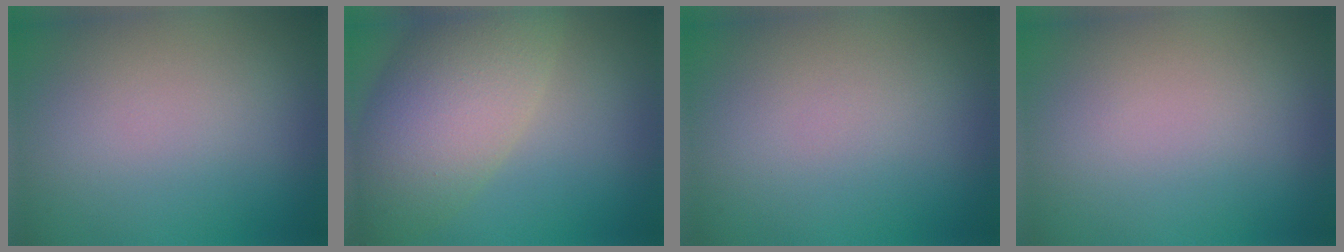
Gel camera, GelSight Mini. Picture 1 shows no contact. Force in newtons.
{"total": 8.4, "press": 8.4, "slide": 0.6}
{"total": 0.0}
{"total": 0.0}